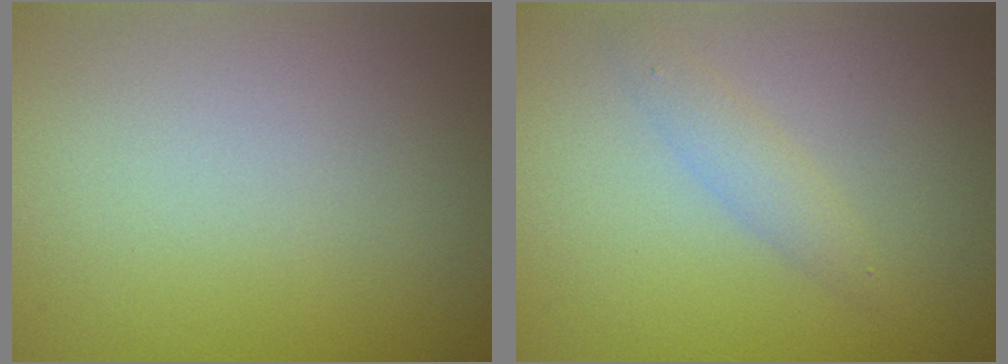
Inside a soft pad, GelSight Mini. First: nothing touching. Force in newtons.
{"total": 1.6, "press": 1.6, "slide": 0.0}